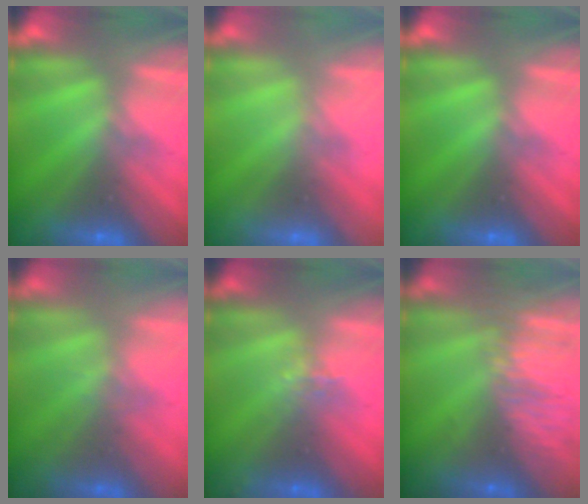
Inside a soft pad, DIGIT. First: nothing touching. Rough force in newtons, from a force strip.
{"total": 2.1}
{"total": 0.0}
{"total": 1.6}
{"total": 1.6}
{"total": 8.8}